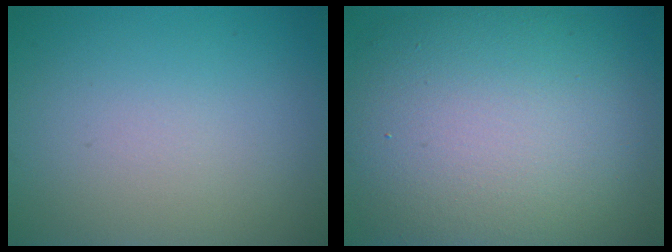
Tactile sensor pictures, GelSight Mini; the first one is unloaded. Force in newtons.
{"total": 13.2, "press": 13.2, "slide": 0.9}